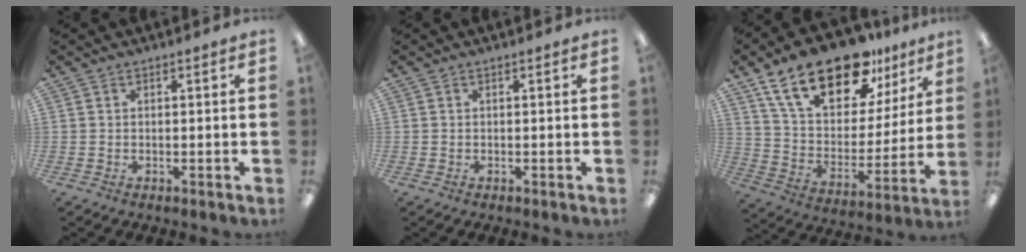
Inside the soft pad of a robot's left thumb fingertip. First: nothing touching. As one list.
[{"total": 0.0}, {"total": 22.4, "force": [15.5, 10.4, 12.4], "torque": [-0.220, -0.084, 0.277]}]